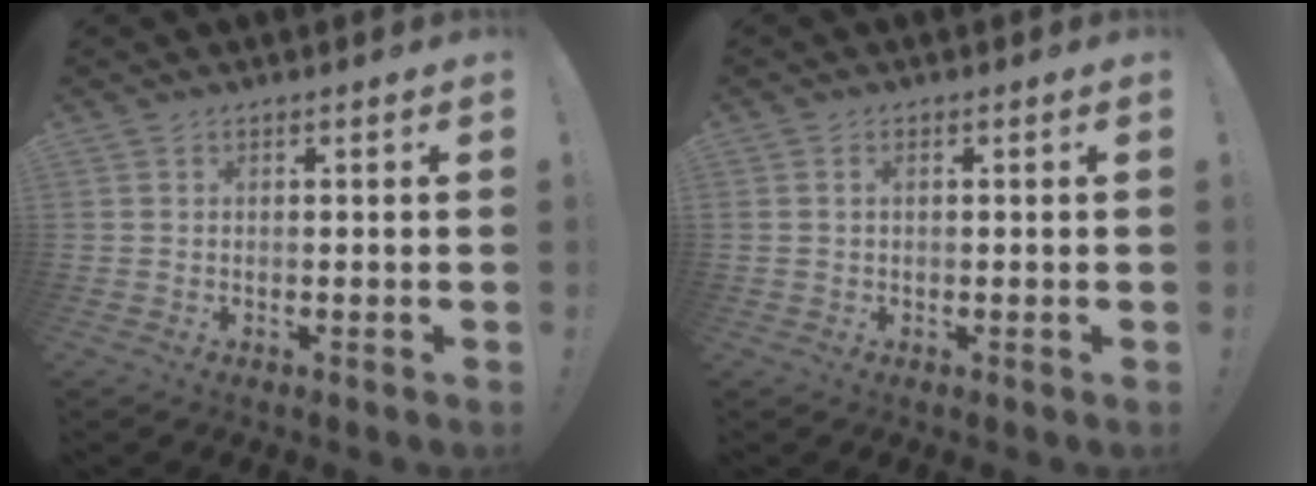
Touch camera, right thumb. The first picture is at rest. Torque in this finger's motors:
{"motor_torque": [0.07, 0.14, -0.31, 0.13, 0.04]}